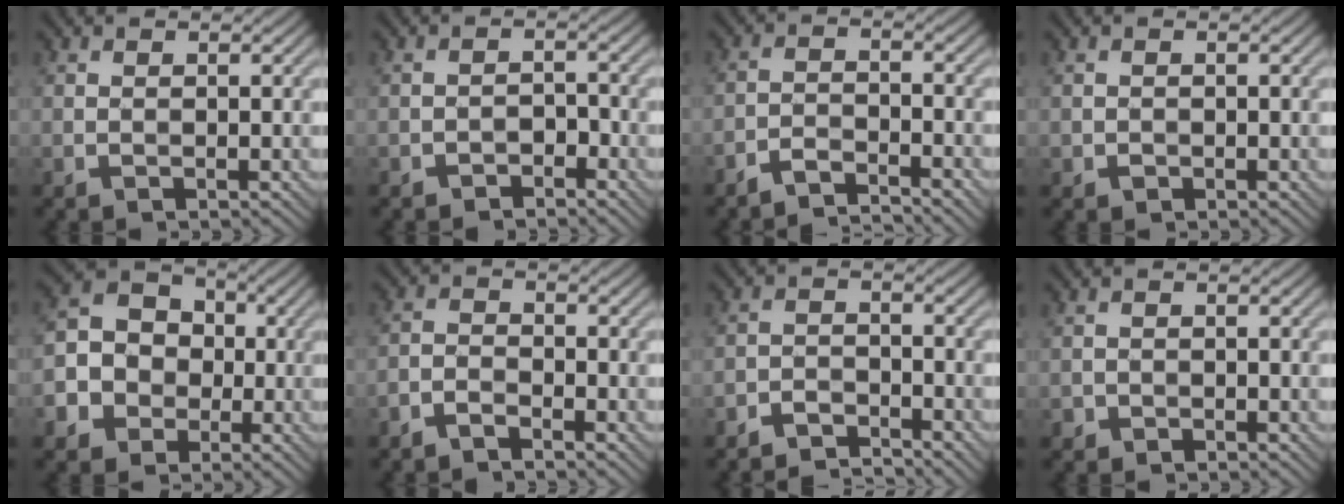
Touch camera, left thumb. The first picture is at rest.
{"total": 2.1, "force": [-1.7, 1.0, 0.7], "torque": [-0.006, 0.008, -0.032]}
{"total": 3.8, "force": [-3.6, 0.5, 1.2], "torque": [-0.022, 0.002, -0.073]}
{"total": 0.8, "force": [-0.4, 0.7, 0.2], "torque": [-0.001, -0.004, -0.009]}
{"total": 8.5, "force": [-2.1, 7.5, 3.4], "torque": [-0.080, -0.009, -0.058]}
{"total": 2.5, "force": [-2.2, 0.7, 1.0], "torque": [-0.021, 0.001, -0.052]}
{"total": 3.9, "force": [-3.7, 0.9, 0.9], "torque": [-0.012, 0.005, -0.074]}
{"total": 1.0, "force": [-0.7, 0.7, 0.1], "torque": [0.001, -0.002, -0.014]}